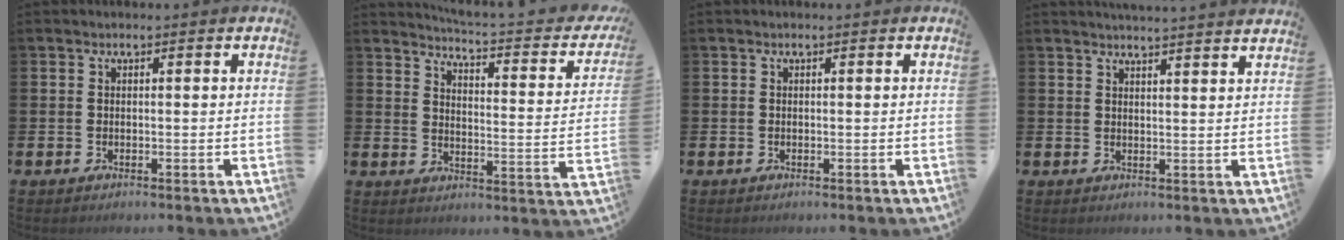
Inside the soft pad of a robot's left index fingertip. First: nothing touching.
{"total": 3.5, "force": [3.3, 0.0, 1.3], "torque": [-0.038, -0.038, 0.045]}
{"total": 0.0}
{"total": 3.2, "force": [3.2, -0.6, -0.2], "torque": [0.001, -0.022, 0.057]}